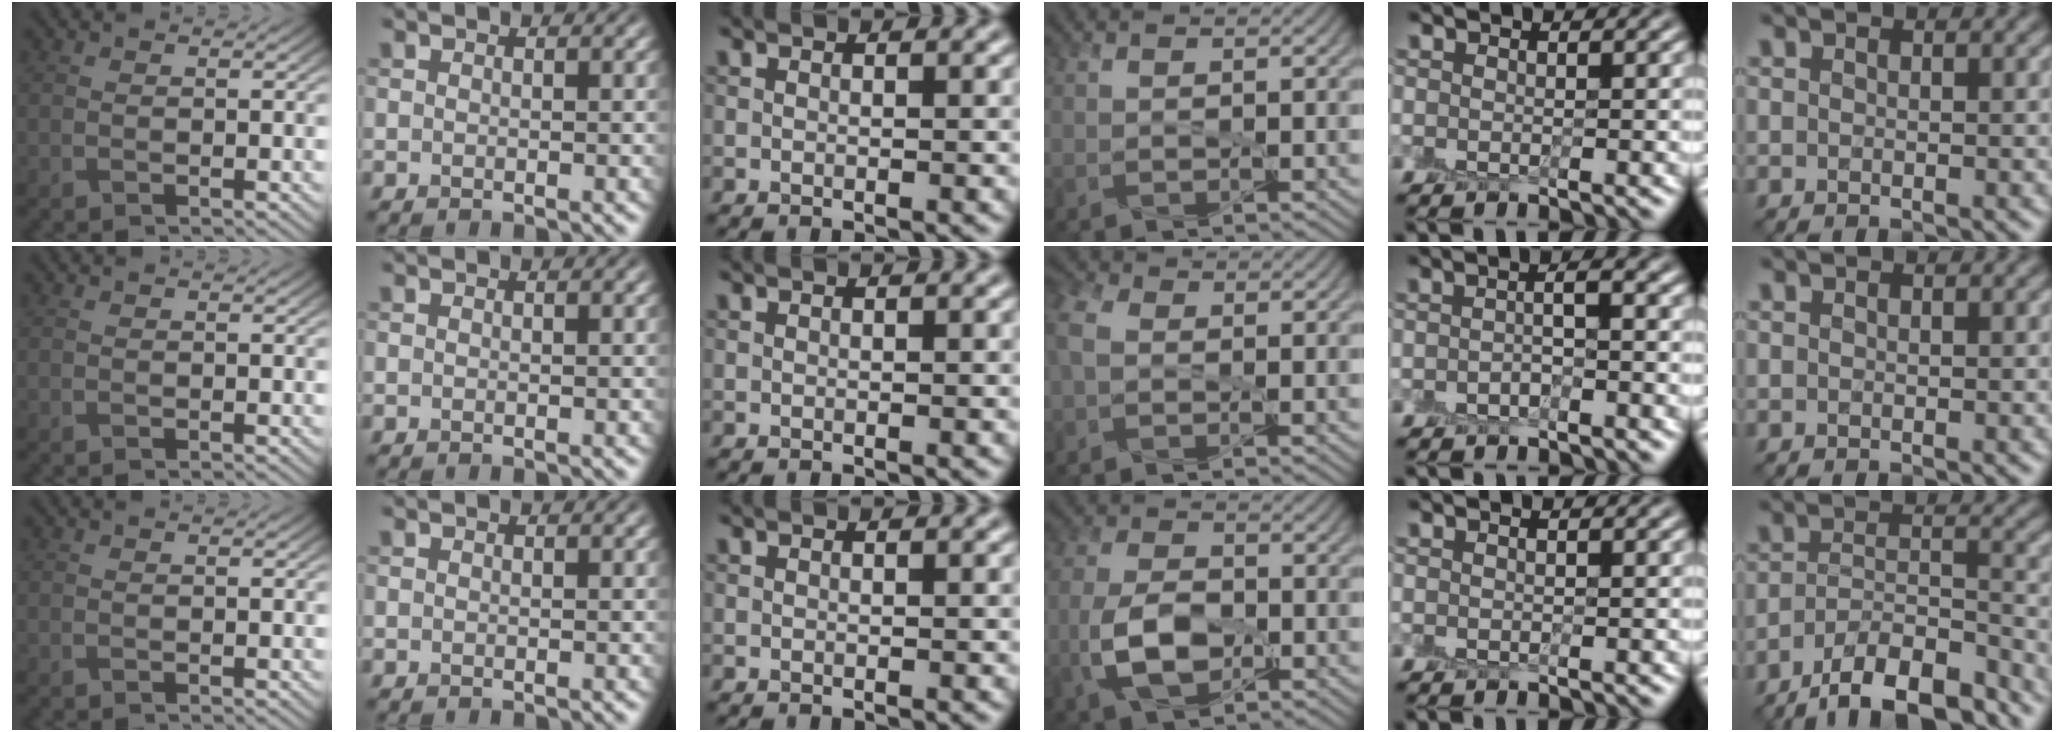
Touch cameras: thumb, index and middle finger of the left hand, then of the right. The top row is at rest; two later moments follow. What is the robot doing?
{"motion": "peel", "object": "sticky note"}